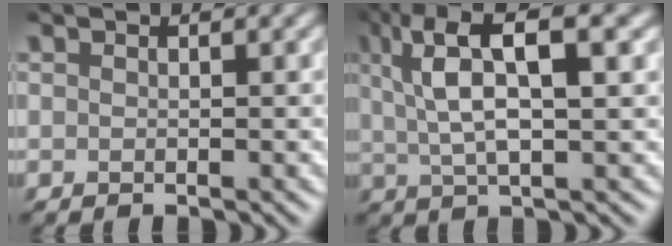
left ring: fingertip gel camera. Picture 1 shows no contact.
{"total": 8.4, "force": [3.2, 2.3, 7.4], "torque": [-0.140, 0.020, 0.056]}